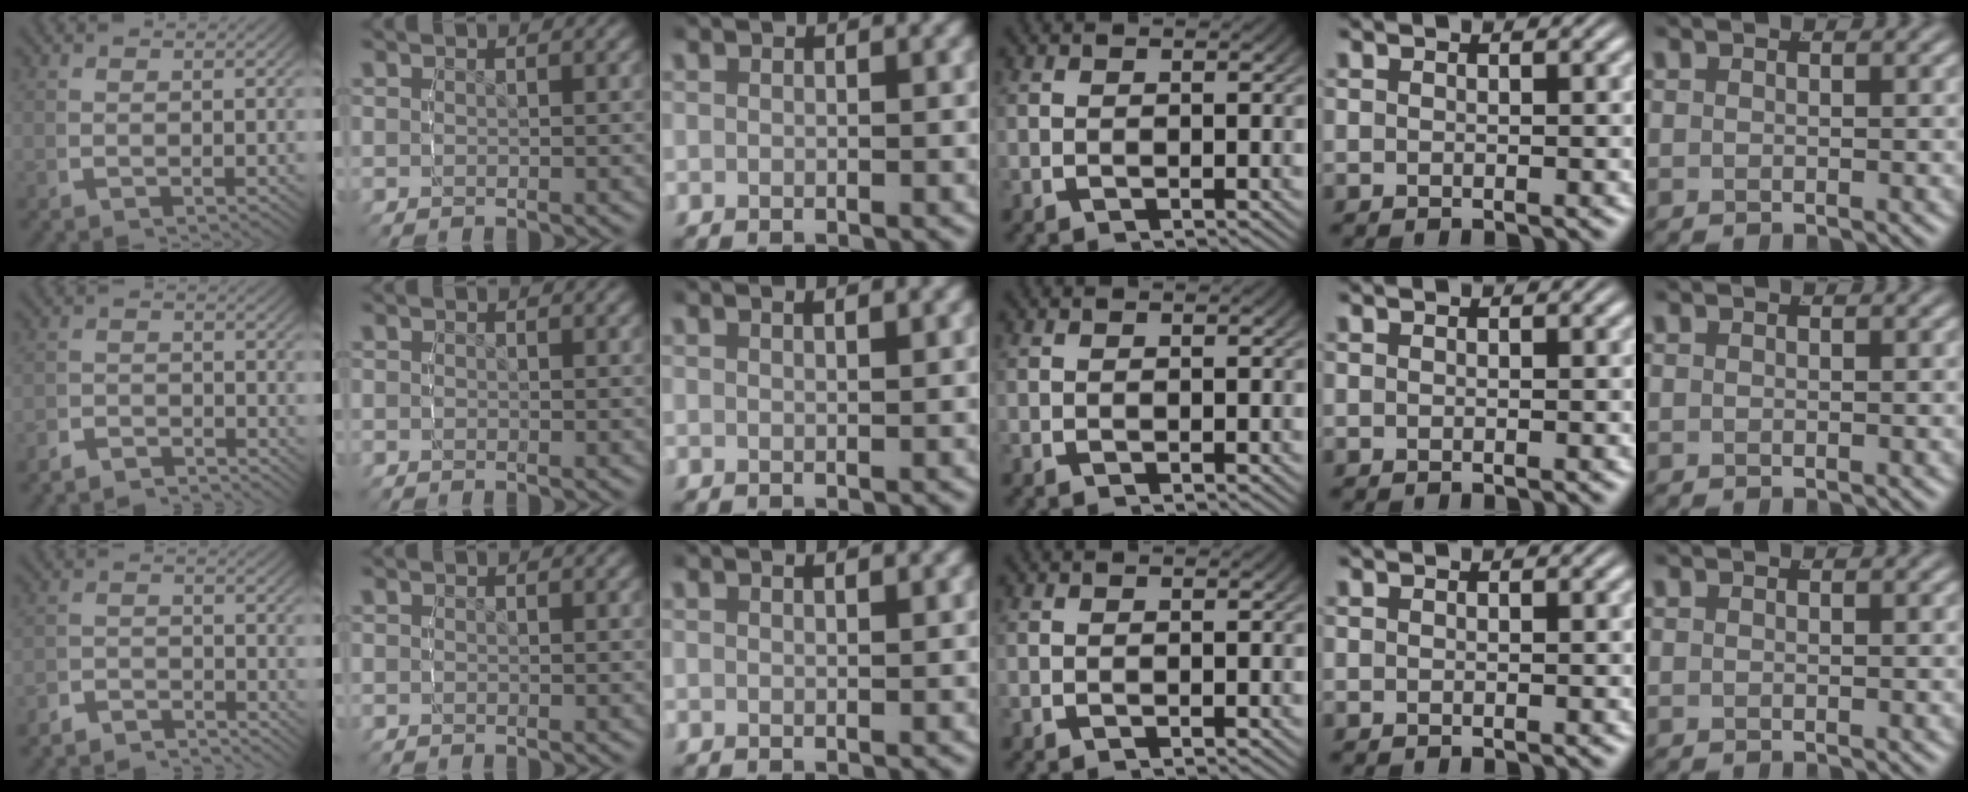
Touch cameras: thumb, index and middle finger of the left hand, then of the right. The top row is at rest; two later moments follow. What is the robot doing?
{"motion": "lift_and_place", "object": "sponge"}